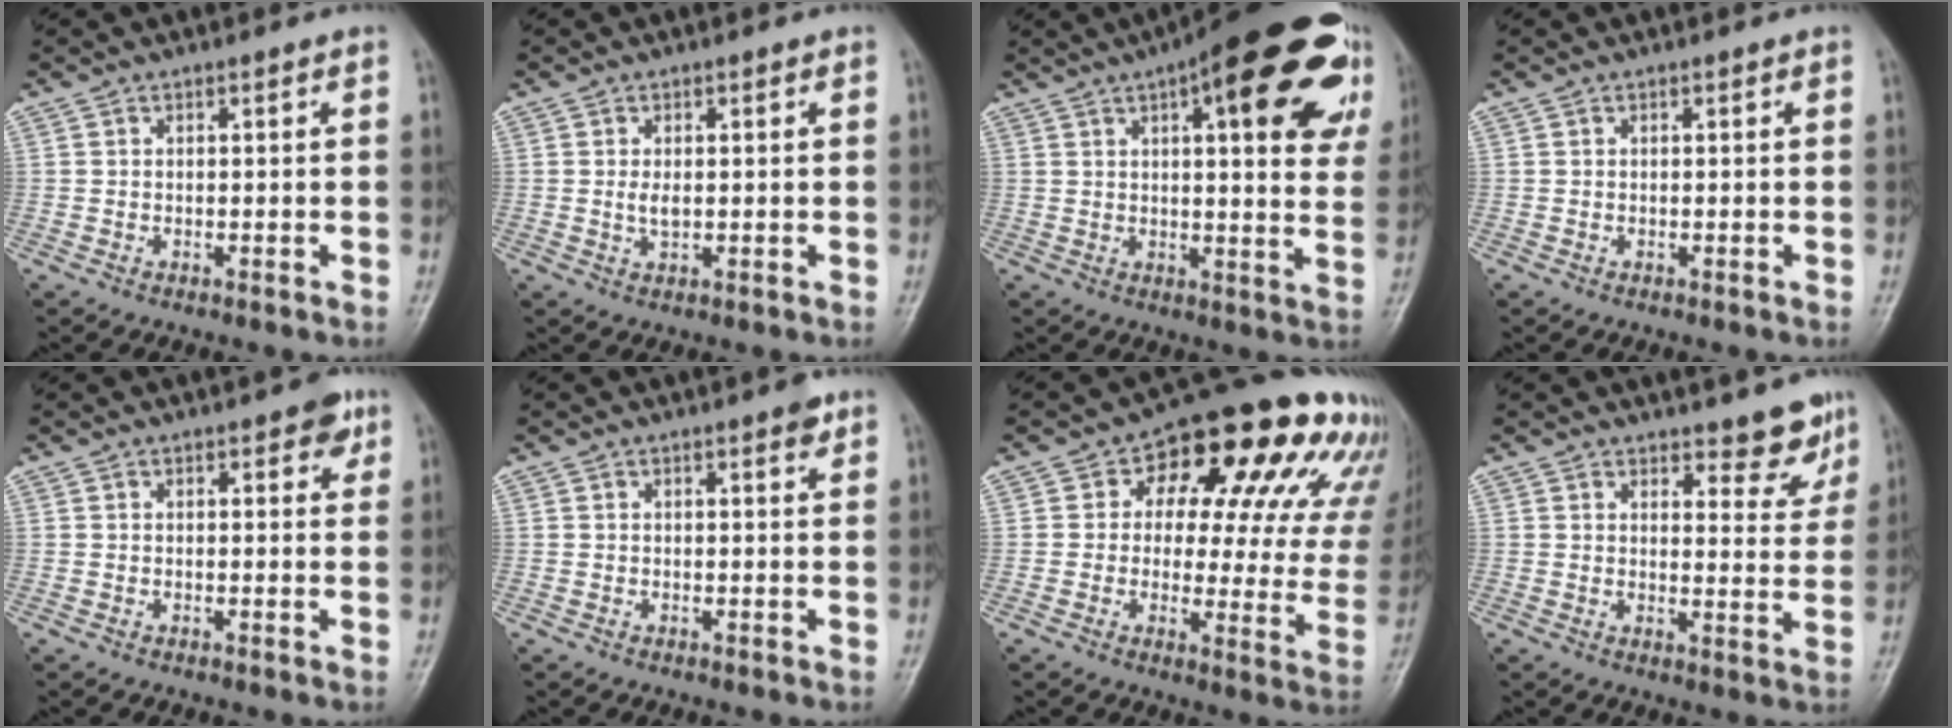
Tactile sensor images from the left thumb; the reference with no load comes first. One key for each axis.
{"total": 2.2, "fx": 0.1, "fy": 1.2, "fz": 1.8, "tx": -0.034, "ty": -0.004, "tz": 0.002}
{"total": 24.8, "fx": 10.8, "fy": 7.9, "fz": 21.0, "tx": -0.244, "ty": -0.002, "tz": 0.137}
{"total": 0.0}
{"total": 3.0, "fx": 1.5, "fy": 1.6, "fz": 2.0, "tx": -0.007, "ty": -0.003, "tz": 0.014}
{"total": 1.8, "fx": 1.1, "fy": 0.7, "fz": 1.3, "tx": -0.013, "ty": -0.003, "tz": 0.011}
{"total": 22.4, "fx": 10.9, "fy": 11.6, "fz": 15.8, "tx": -0.160, "ty": -0.001, "tz": 0.129}
{"total": 6.5, "fx": 5.1, "fy": 2.7, "fz": 3.0, "tx": -0.003, "ty": -0.037, "tz": 0.064}